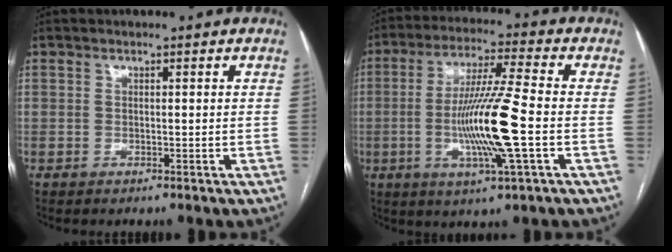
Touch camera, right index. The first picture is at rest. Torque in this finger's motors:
{"motor_torque": [1.22, 0.26, 0.60, 0.21]}